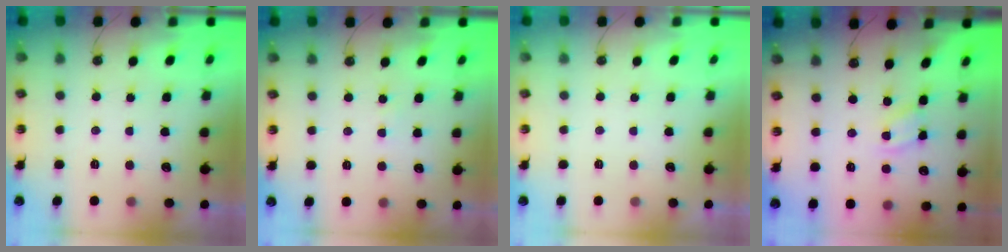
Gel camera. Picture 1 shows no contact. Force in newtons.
{"total": 1.0, "press": 1.0, "slide": 0.1}
{"total": 0.0}
{"total": 2.1, "press": 2.1, "slide": 0.4}